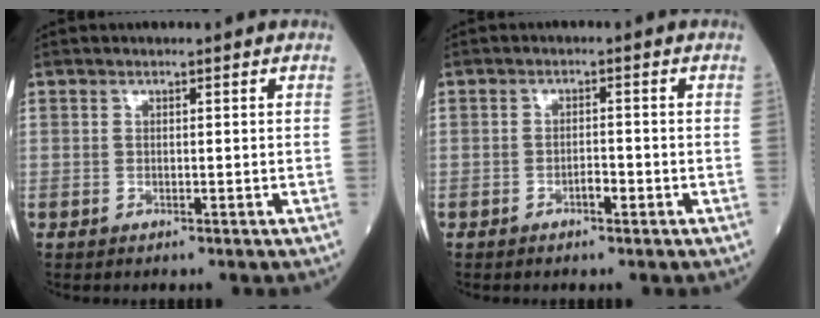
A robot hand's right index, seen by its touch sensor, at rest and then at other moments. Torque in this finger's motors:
{"motor_torque": [0.07, -0.04, 0.00, 0.00]}